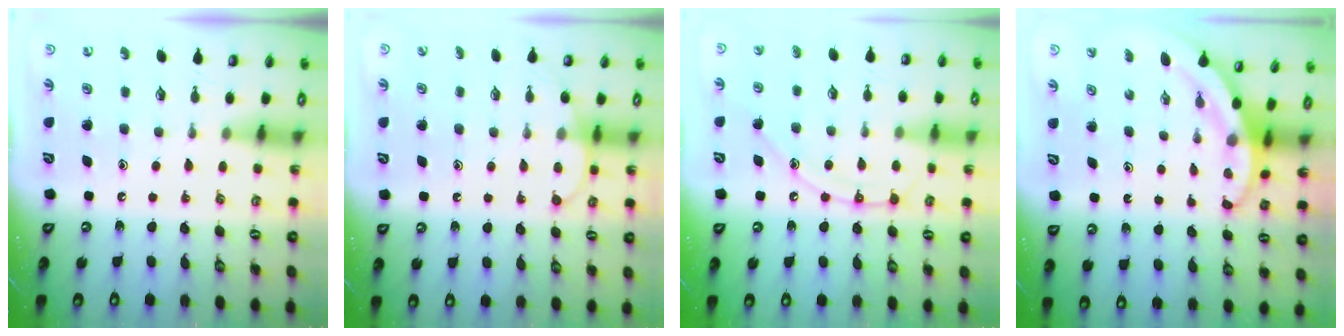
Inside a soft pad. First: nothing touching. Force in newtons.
{"total": 5.5, "press": 5.5, "slide": 0.4}
{"total": 10.9, "press": 10.8, "slide": 0.9}
{"total": 3.5, "press": 3.5, "slide": 0.2}